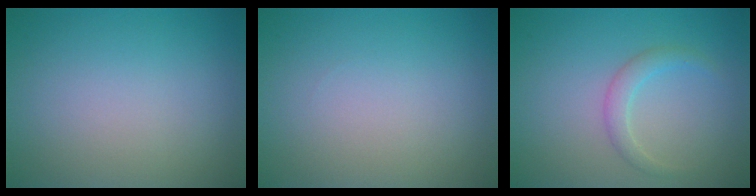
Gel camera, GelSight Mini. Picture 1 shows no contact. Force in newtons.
{"total": 0.0}
{"total": 1.7, "press": 1.7, "slide": 0.2}